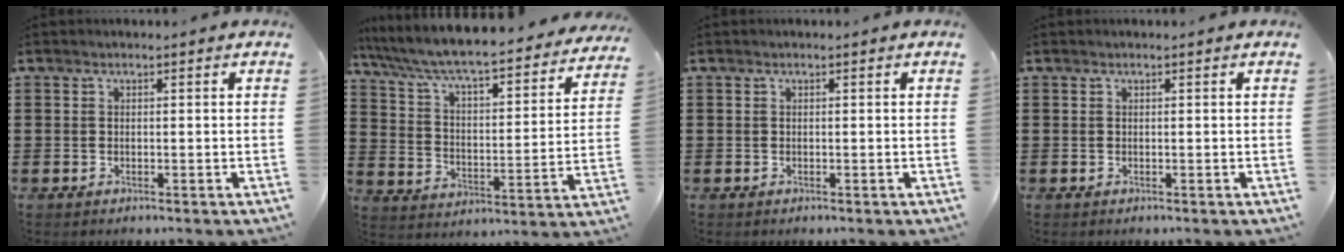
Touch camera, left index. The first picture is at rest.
{"total": 6.0, "force": [5.4, 0.1, 2.6], "torque": [-0.076, -0.051, 0.082]}
{"total": 0.0}
{"total": 0.0}